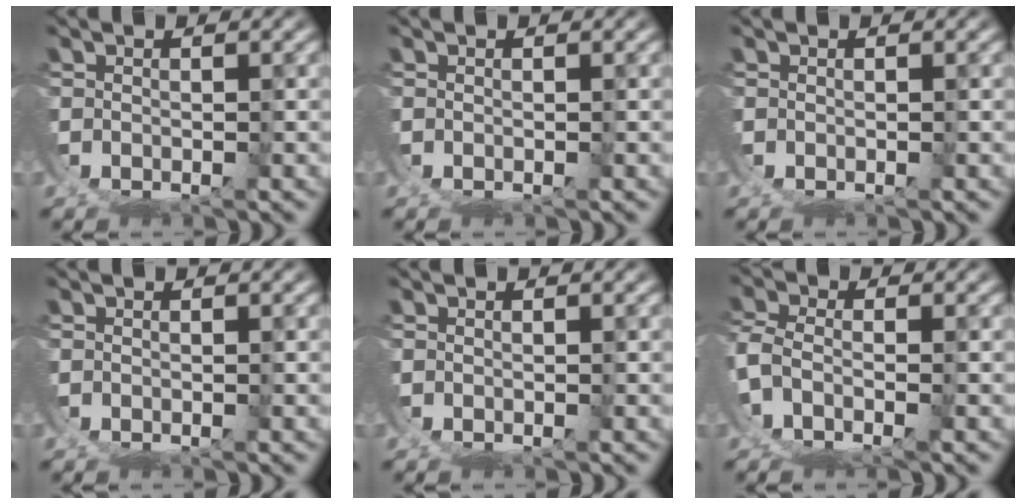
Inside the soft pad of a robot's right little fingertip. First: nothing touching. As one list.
[{"total": 0.0}, {"total": 0.0}, {"total": 0.0}, {"total": 0.0}, {"total": 3.6, "force": [-1.7, 1.4, 2.9], "torque": [-0.068, -0.021, -0.019]}]